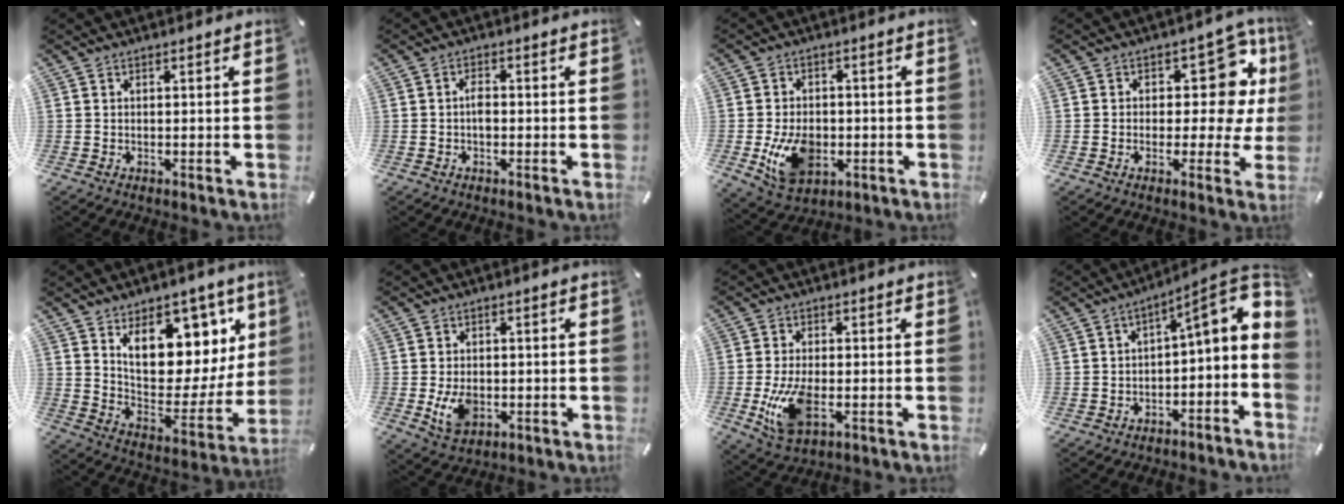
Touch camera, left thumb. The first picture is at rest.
{"total": 2.4, "force": [-0.4, 1.4, 2.0], "torque": [-0.039, 0.004, -0.009]}
{"total": 11.2, "force": [-2.3, 8.3, 7.1], "torque": [-0.147, 0.004, -0.038]}
{"total": 13.7, "force": [3.7, 8.2, 10.3], "torque": [-0.123, -0.027, 0.063]}
{"total": 16.4, "force": [9.1, 10.3, 9.0], "torque": [-0.113, -0.091, 0.159]}
{"total": 7.0, "force": [-1.1, 5.0, 4.7], "torque": [-0.097, -0.007, -0.023]}
{"total": 9.8, "force": [-1.9, 5.8, 7.7], "torque": [-0.168, -0.009, -0.033]}
{"total": 10.0, "force": [1.8, 3.1, 9.4], "torque": [-0.113, -0.025, 0.018]}